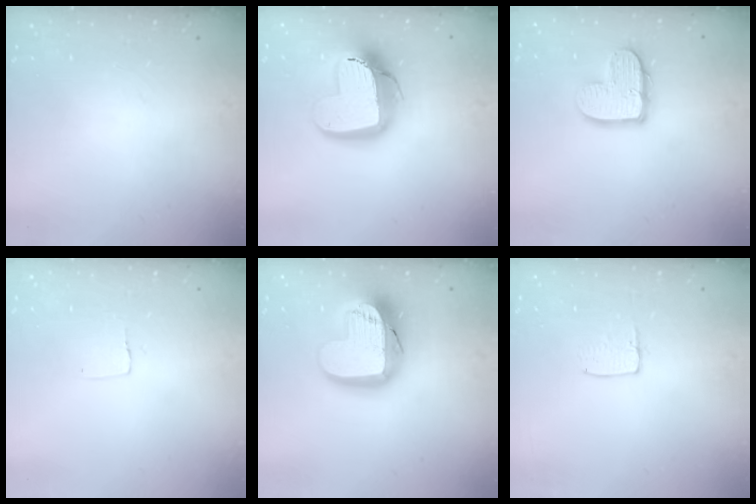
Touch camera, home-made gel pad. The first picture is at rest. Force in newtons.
{"total": 16.6, "press": 16.5, "slide": 1.6}
{"total": 10.8, "press": 10.7, "slide": 0.9}
{"total": 3.8, "press": 3.8, "slide": 0.1}
{"total": 18.9, "press": 18.8, "slide": 1.7}
{"total": 3.4, "press": 3.3, "slide": 0.3}